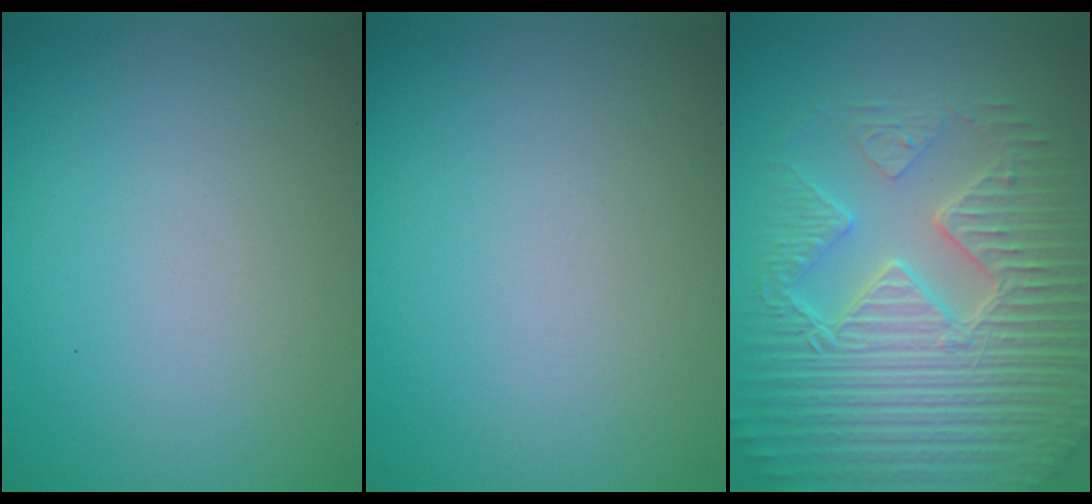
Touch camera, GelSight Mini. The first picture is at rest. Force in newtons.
{"total": 0.0}
{"total": 8.7, "press": 6.5, "slide": 5.8}